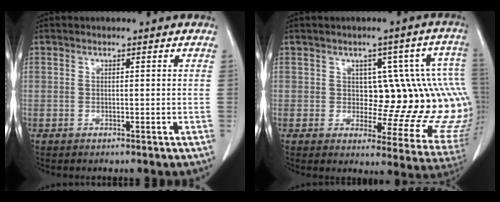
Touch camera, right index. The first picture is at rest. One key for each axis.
{"total": 14.2, "fx": 1.4, "fy": 6.3, "fz": 12.6, "tx": -0.122, "ty": 0.018, "tz": 0.021}